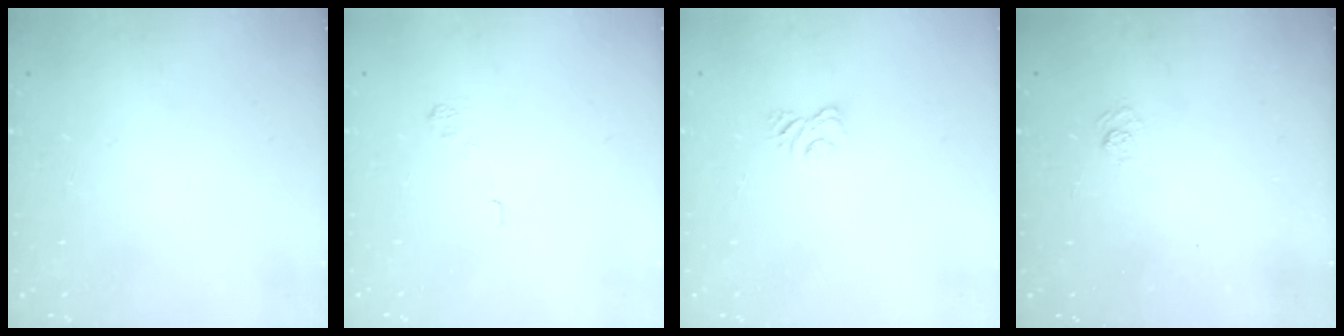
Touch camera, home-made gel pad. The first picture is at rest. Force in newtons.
{"total": 5.4, "press": 5.2, "slide": 1.4}
{"total": 2.8, "press": 2.5, "slide": 1.3}
{"total": 2.8, "press": 2.3, "slide": 1.6}